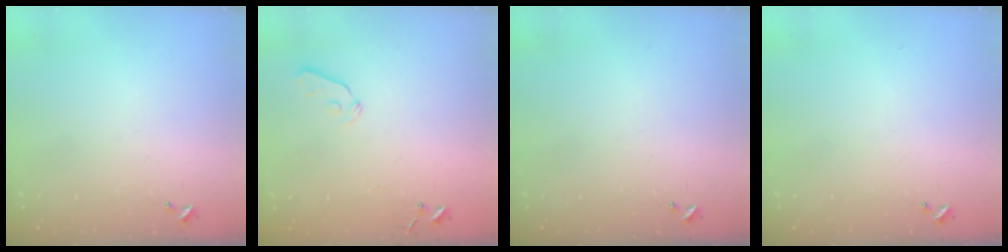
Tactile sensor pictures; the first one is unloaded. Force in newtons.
{"total": 5.2, "press": 5.2, "slide": 0.6}
{"total": 0.0}
{"total": 0.0}